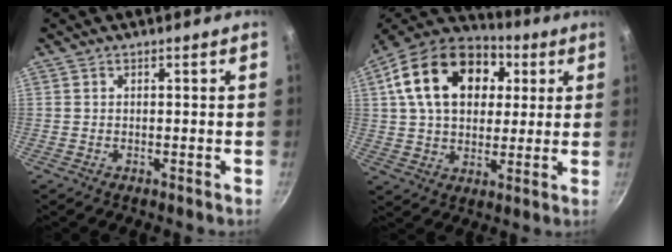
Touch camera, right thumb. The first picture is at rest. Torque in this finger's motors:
{"motor_torque": [0.40, 3.91, 1.16, -0.12, 0.14]}